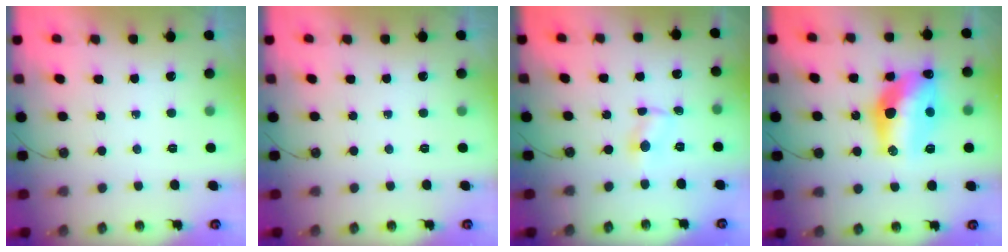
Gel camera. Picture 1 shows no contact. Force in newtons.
{"total": 0.0}
{"total": 1.7, "press": 1.7, "slide": 0.2}
{"total": 17.3, "press": 16.7, "slide": 4.5}